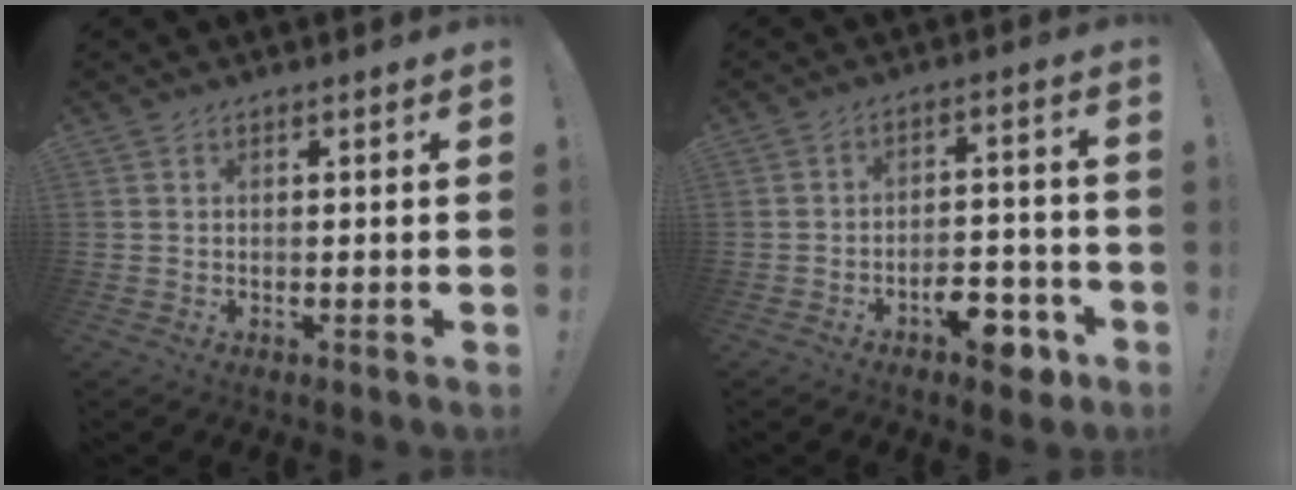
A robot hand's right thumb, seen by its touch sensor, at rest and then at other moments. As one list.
[{"total": 8.7, "force": [-5.4, 3.9, 5.5], "torque": [-0.067, 0.042, -0.088]}]